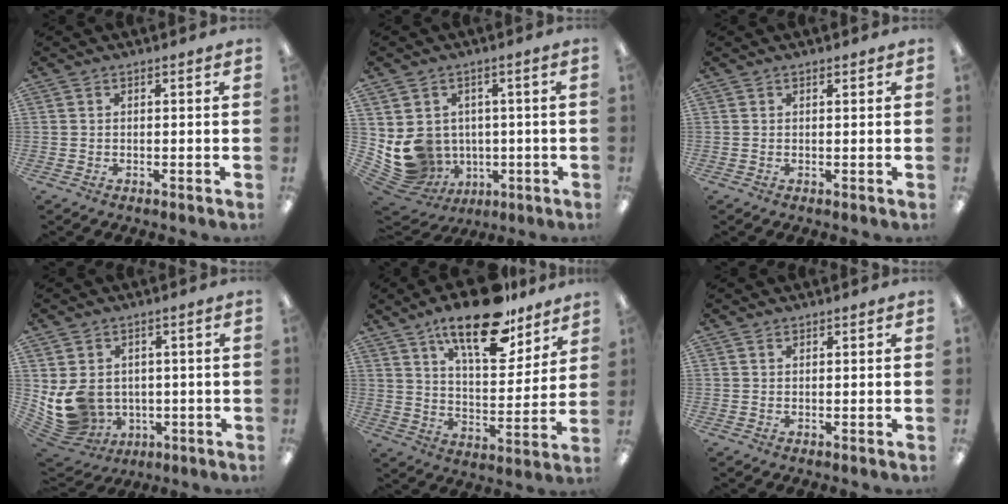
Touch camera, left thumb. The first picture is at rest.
{"total": 9.7, "force": [-0.4, 9.2, 3.0], "torque": [-0.078, -0.011, 0.008]}
{"total": 0.5, "force": [0.5, 0.2, 0.2], "torque": [-0.005, 0.000, 0.009]}
{"total": 10.1, "force": [-0.1, 9.1, 4.5], "torque": [-0.117, -0.008, 0.009]}
{"total": 19.5, "force": [13.7, 7.5, 11.7], "torque": [-0.182, -0.075, 0.227]}
{"total": 0.7, "force": [0.5, 0.4, 0.3], "torque": [-0.007, 0.003, 0.010]}